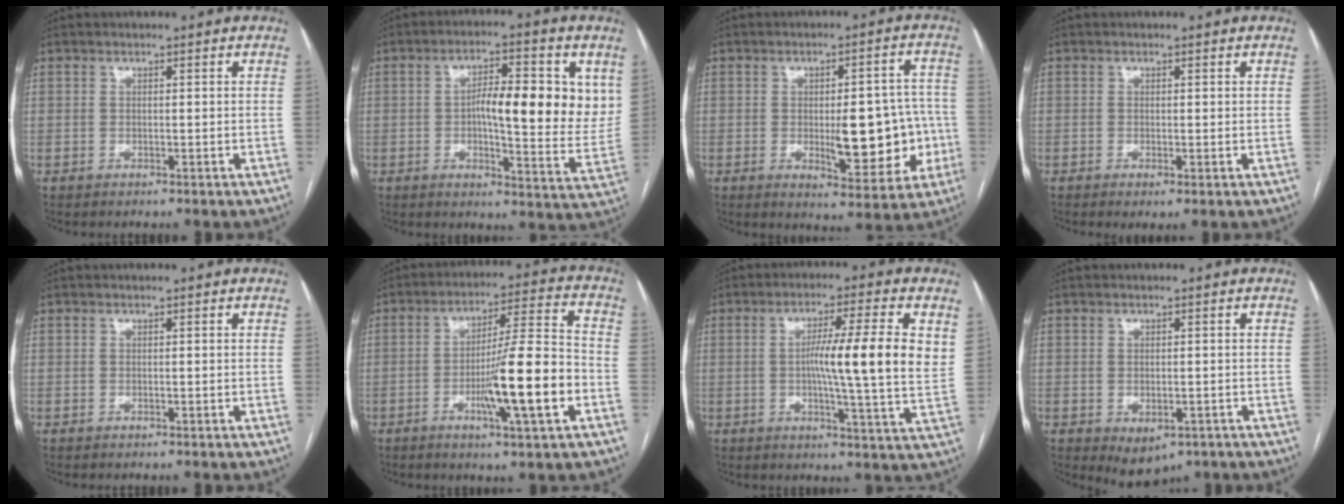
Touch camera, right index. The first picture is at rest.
{"total": 14.0, "force": [2.9, 4.1, 13.1], "torque": [-0.174, 0.013, 0.040]}
{"total": 12.1, "force": [-2.1, 4.4, 11.1], "torque": [-0.129, 0.017, -0.014]}
{"total": 1.6, "force": [-0.4, 0.4, 1.5], "torque": [-0.023, -0.006, -0.004]}
{"total": 0.0}
{"total": 13.6, "force": [-4.1, 0.2, 12.9], "torque": [-0.210, -0.002, -0.068]}
{"total": 12.2, "force": [1.9, 0.0, 12.1], "torque": [-0.185, 0.004, 0.019]}
{"total": 4.8, "force": [-2.3, 3.0, 3.0], "torque": [-0.039, -0.004, -0.021]}